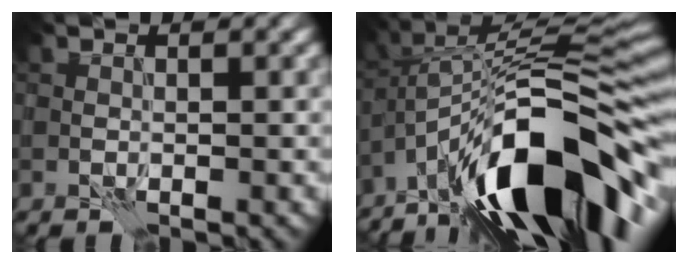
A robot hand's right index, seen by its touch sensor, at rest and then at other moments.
{"total": 15.8, "force": [-7.3, 5.4, 12.9], "torque": [-0.199, 0.034, -0.133]}